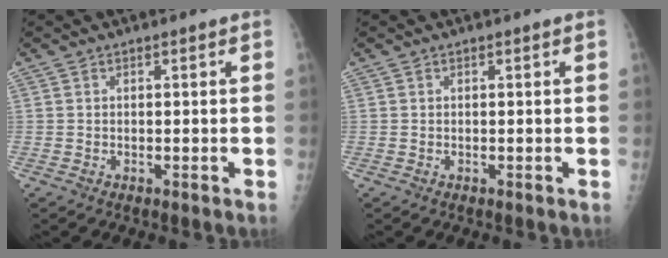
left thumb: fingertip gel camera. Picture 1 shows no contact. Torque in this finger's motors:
{"motor_torque": [-0.02, 0.02, 0.00, 0.00, 0.00]}